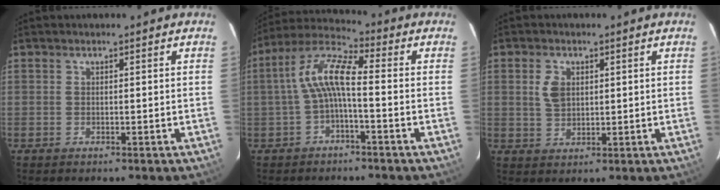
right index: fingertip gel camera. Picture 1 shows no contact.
{"total": 8.5, "force": [-1.2, 2.2, 8.1], "torque": [-0.178, 0.023, -0.026]}
{"total": 4.4, "force": [1.2, 3.1, 2.9], "torque": [-0.057, 0.007, 0.026]}